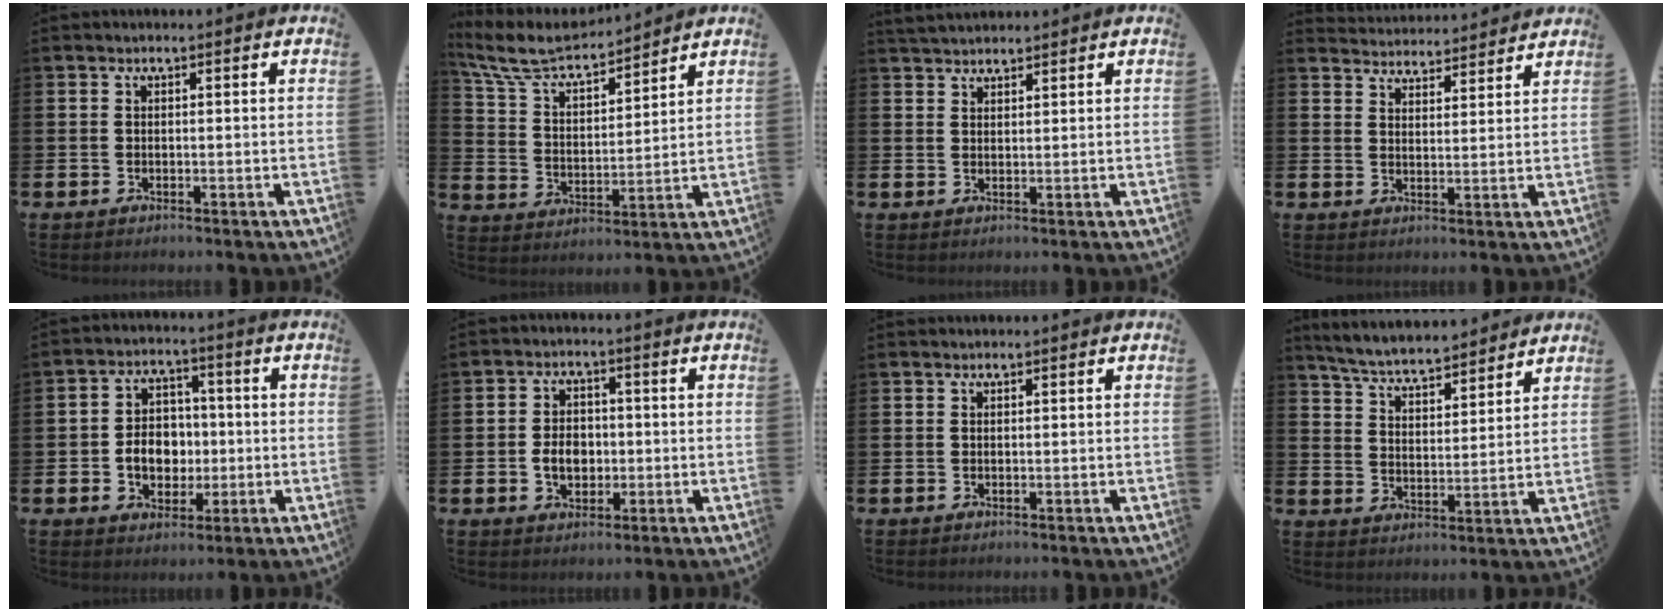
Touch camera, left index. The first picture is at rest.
{"total": 7.8, "force": [7.0, 2.0, 2.8], "torque": [-0.091, -0.045, 0.123]}
{"total": 2.8, "force": [2.8, 0.6, 0.2], "torque": [-0.011, -0.007, 0.052]}
{"total": 4.1, "force": [4.0, 0.4, -0.4], "torque": [-0.005, -0.030, 0.072]}
{"total": 5.8, "force": [-0.7, 4.8, 3.2], "torque": [-0.041, 0.002, -0.024]}
{"total": 4.2, "force": [-0.6, 3.2, 2.7], "torque": [-0.034, 0.000, -0.020]}
{"total": 0.0}
{"total": 5.8, "force": [5.6, 0.8, 1.2], "torque": [-0.054, -0.040, 0.096]}